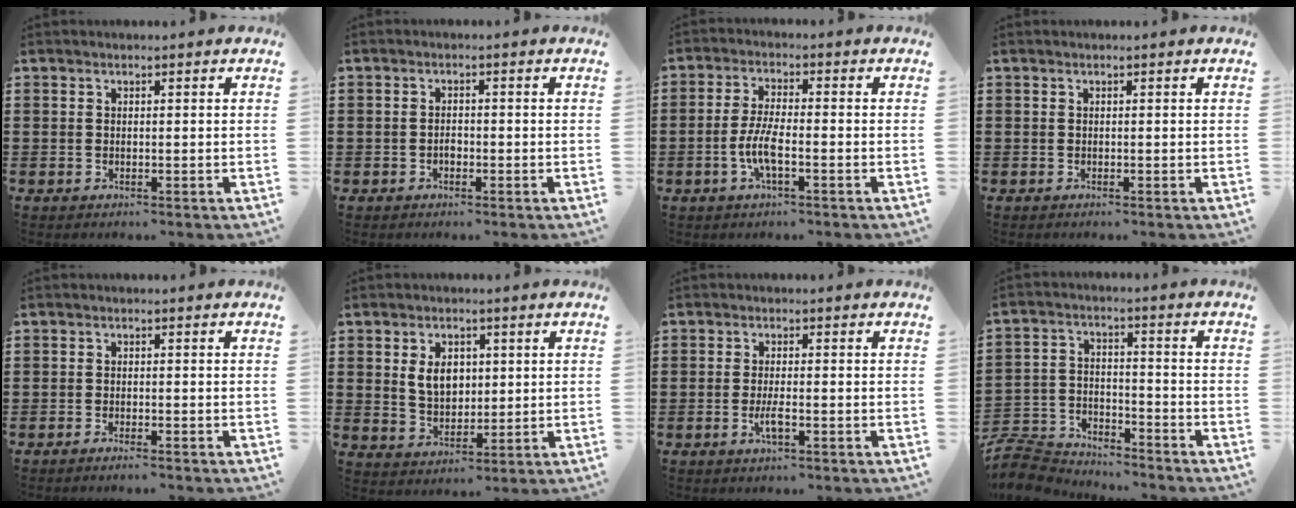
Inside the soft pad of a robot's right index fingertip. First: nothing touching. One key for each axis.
{"total": 1.2, "fx": -0.5, "fy": 0.8, "fz": 0.7, "tx": -0.014, "ty": 0.000, "tz": -0.009}
{"total": 5.1, "fx": -1.8, "fy": 1.2, "fz": 4.6, "tx": -0.114, "ty": -0.007, "tz": -0.042}
{"total": 0.0}
{"total": 1.1, "fx": -1.0, "fy": -0.1, "fz": 0.4, "tx": -0.008, "ty": -0.002, "tz": -0.019}
{"total": 5.3, "fx": 1.2, "fy": 3.8, "fz": 3.5, "tx": -0.072, "ty": 0.010, "tz": 0.017}
{"total": 2.7, "fx": -1.0, "fy": 0.4, "fz": 2.4, "tx": -0.055, "ty": -0.005, "tz": -0.022}
{"total": 7.7, "fx": -7.5, "fy": 1.6, "fz": 0.9, "tx": -0.031, "ty": 0.014, "tz": -0.152}